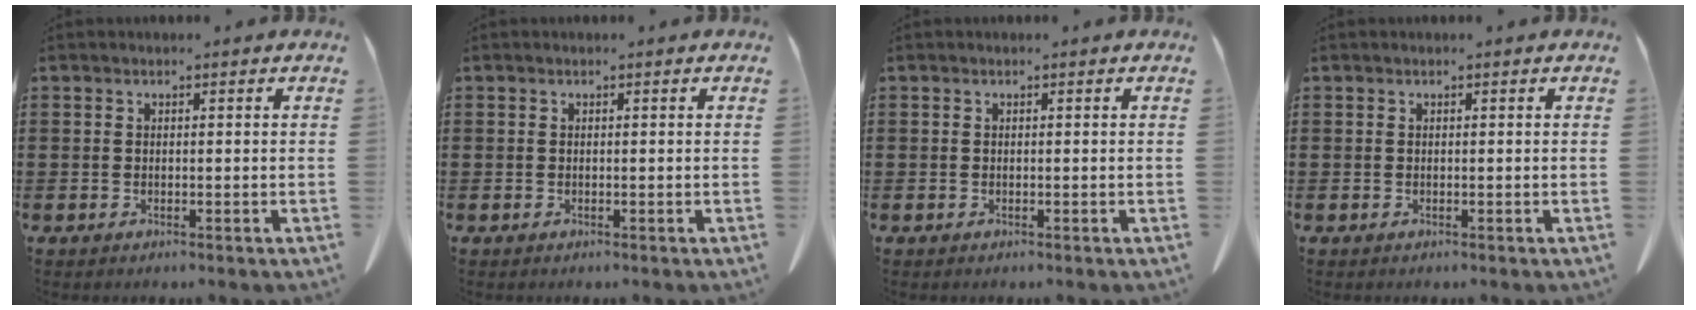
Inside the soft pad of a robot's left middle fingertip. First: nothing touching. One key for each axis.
{"total": 0.0}
{"total": 0.0}
{"total": 0.0}